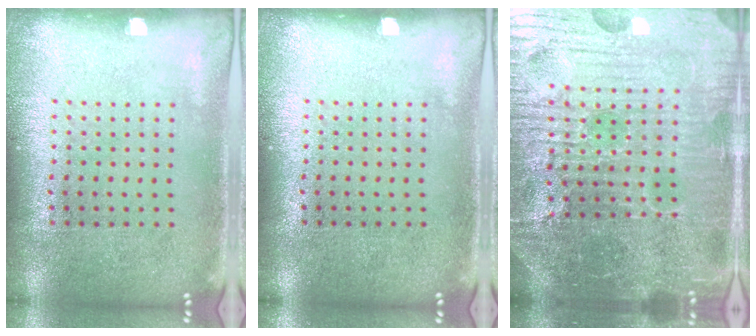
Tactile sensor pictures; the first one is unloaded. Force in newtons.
{"total": 0.0}
{"total": 6.4, "press": 5.9, "slide": 2.5}